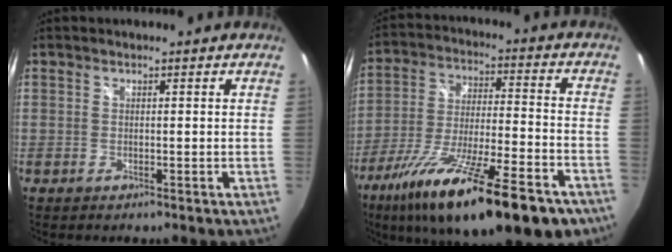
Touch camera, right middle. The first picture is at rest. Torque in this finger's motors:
{"motor_torque": [1.49, -0.65, 0.52, 0.21]}